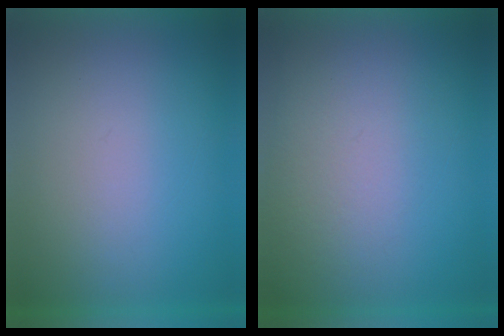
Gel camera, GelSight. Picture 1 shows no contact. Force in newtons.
{"total": 3.5}